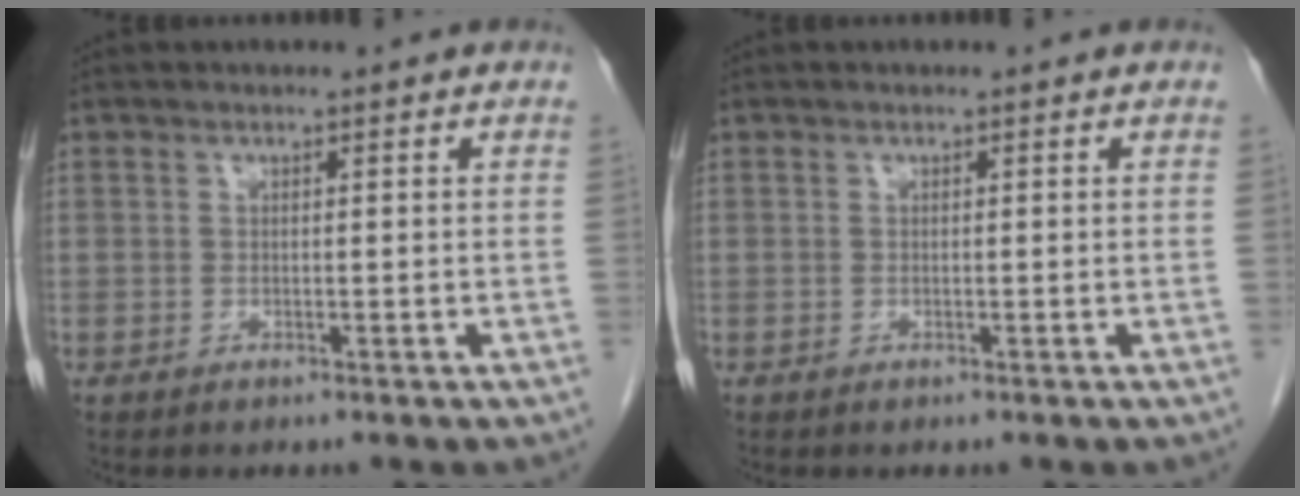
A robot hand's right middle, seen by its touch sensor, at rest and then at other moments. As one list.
[{"total": 0.0}]